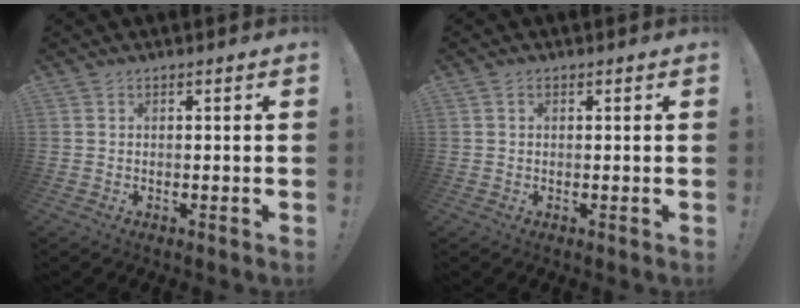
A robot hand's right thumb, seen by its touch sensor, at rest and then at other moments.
{"total": 0.8, "force": [0.3, 0.6, 0.4], "torque": [-0.001, -0.001, 0.003]}